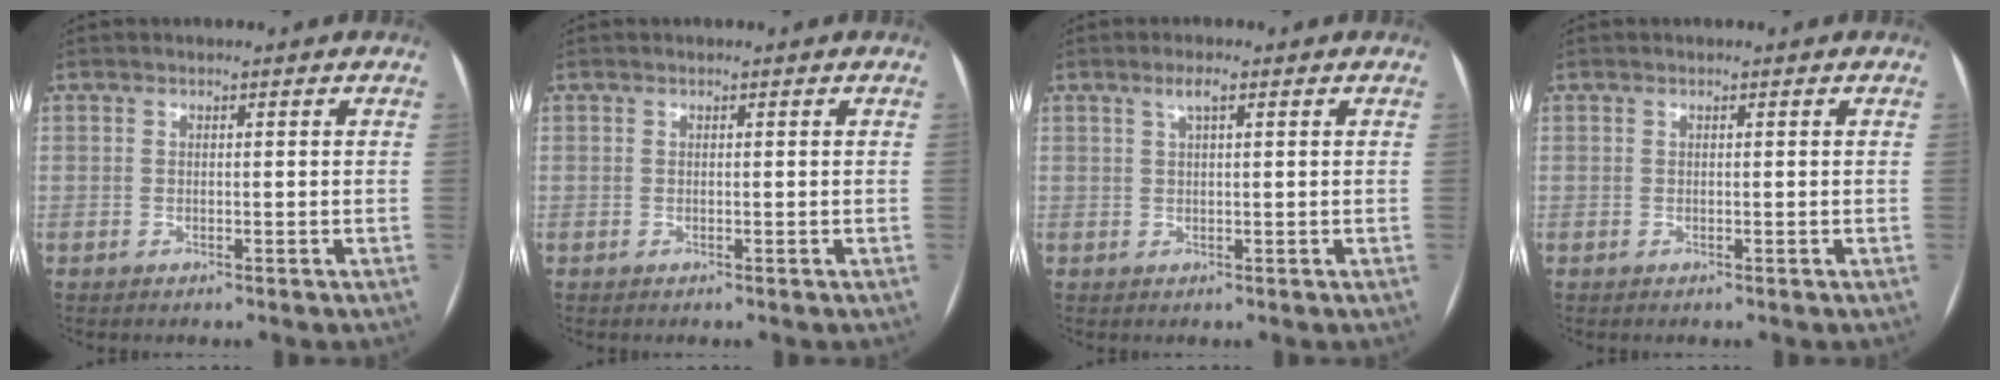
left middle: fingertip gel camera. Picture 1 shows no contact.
{"total": 0.0}
{"total": 2.0, "force": [1.0, 0.2, 1.7], "torque": [-0.035, 0.008, 0.020]}
{"total": 0.0}